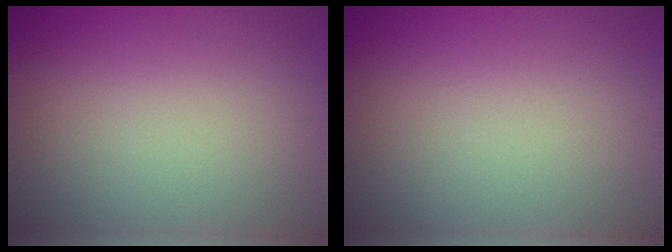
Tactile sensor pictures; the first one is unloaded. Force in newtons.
{"total": 0.0}